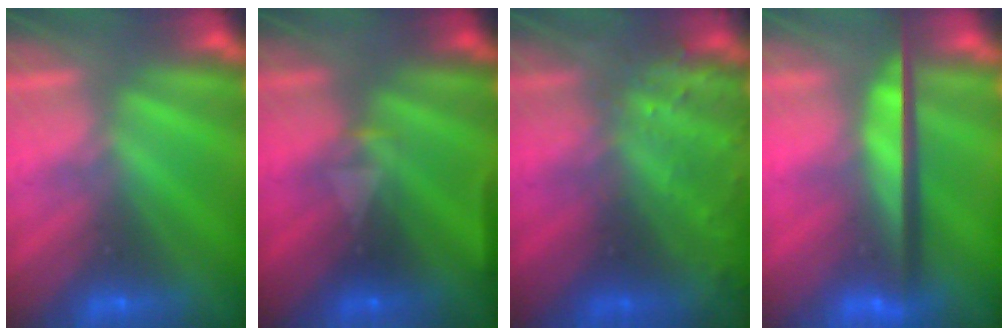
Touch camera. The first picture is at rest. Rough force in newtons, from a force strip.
{"total": 6.9}
{"total": 7.9}
{"total": 10.9}